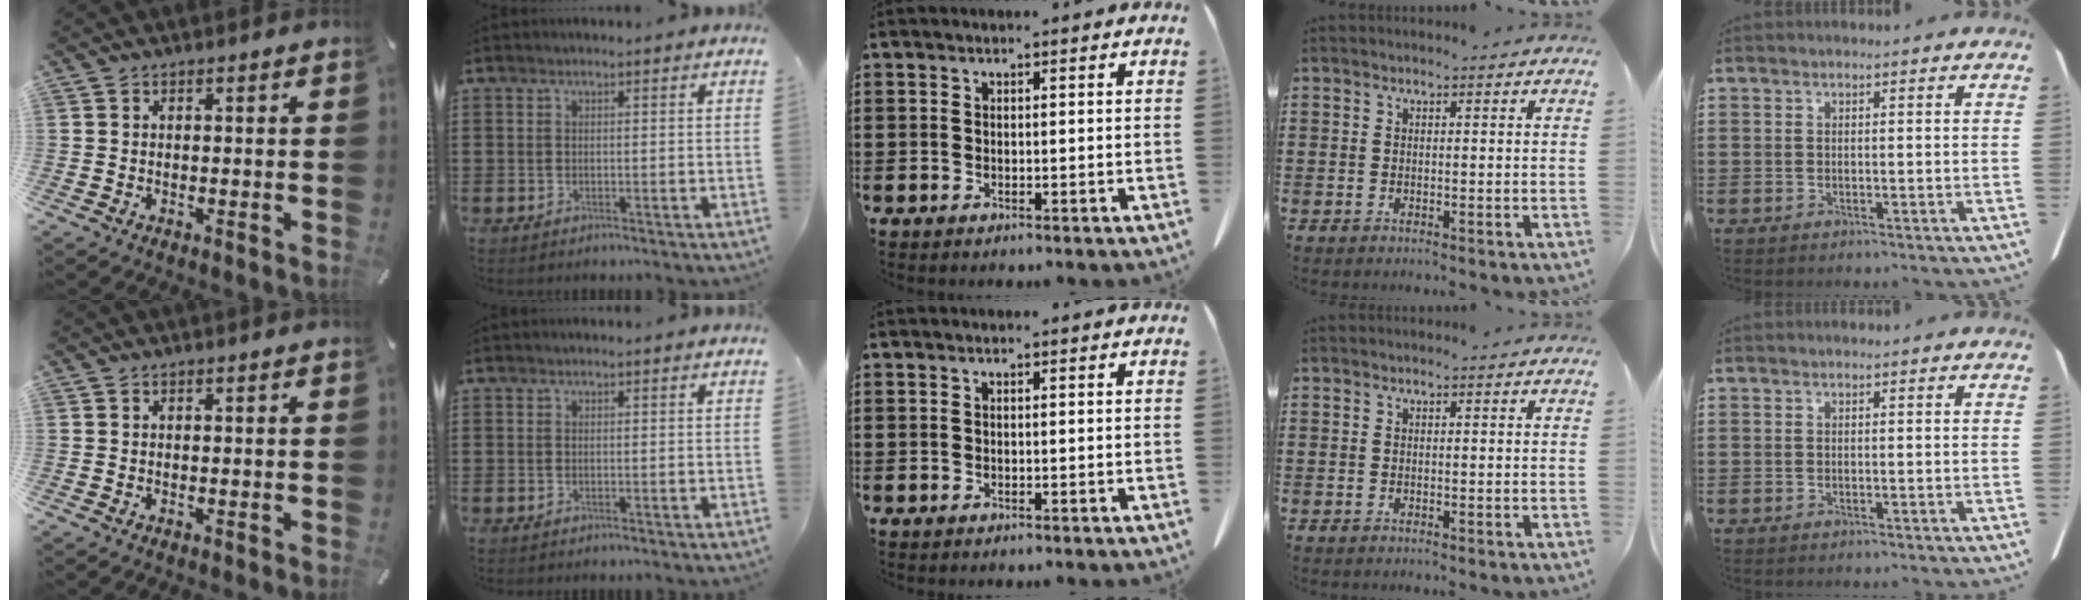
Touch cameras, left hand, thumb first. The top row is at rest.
{}